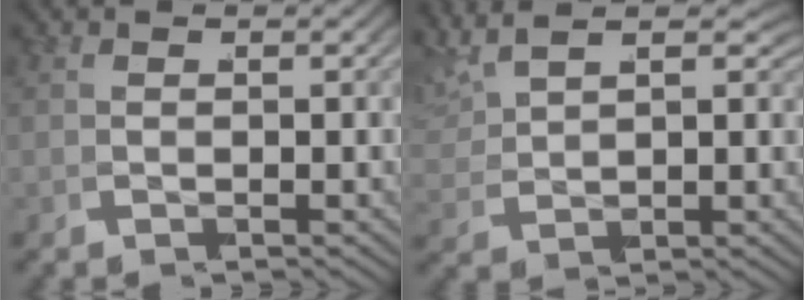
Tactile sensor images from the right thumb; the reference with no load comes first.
{"total": 2.8, "force": [2.5, 1.1, 0.7], "torque": [-0.022, 0.006, 0.051]}